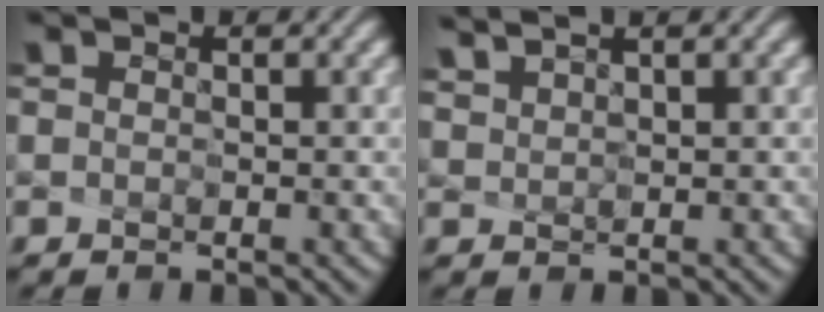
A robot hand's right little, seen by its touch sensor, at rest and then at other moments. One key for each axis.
{"total": 1.5, "fx": 1.5, "fy": 0.0, "fz": 0.1, "tx": -0.031, "ty": -0.006, "tz": 0.054}